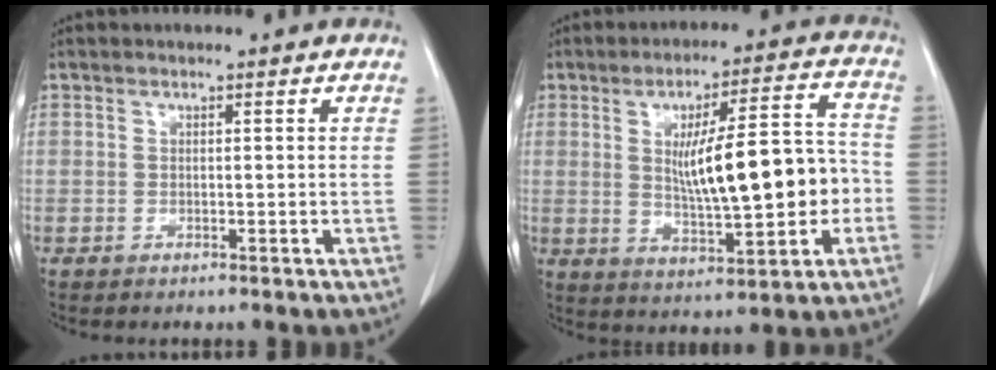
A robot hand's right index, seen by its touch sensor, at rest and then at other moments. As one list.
[{"total": 14.6, "force": [-0.8, 3.1, 14.3], "torque": [-0.227, 0.017, -0.001]}]